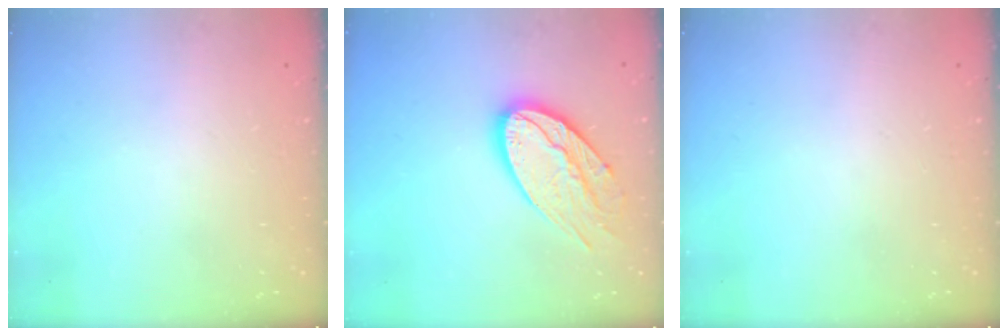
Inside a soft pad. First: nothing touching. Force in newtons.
{"total": 17.9, "press": 17.9, "slide": 1.4}
{"total": 0.0}